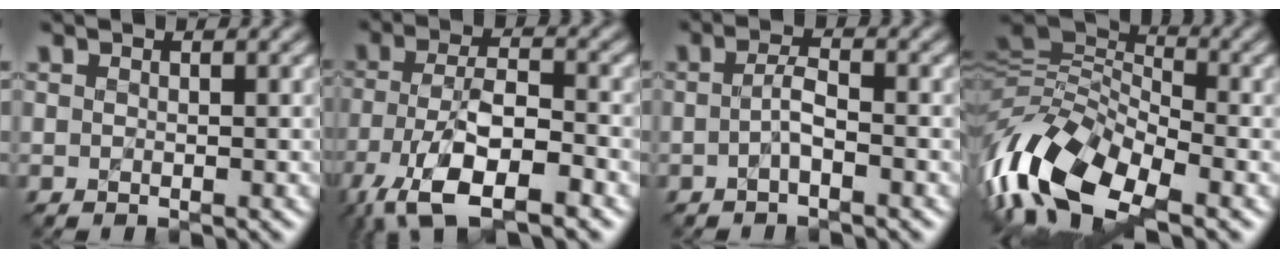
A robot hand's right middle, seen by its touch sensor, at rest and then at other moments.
{"total": 9.5, "force": [-5.4, 3.6, 6.9], "torque": [-0.137, -0.006, -0.100]}
{"total": 1.4, "force": [-0.5, 0.2, 1.3], "torque": [-0.028, 0.005, -0.014]}
{"total": 10.8, "force": [-5.7, 5.2, 7.6], "torque": [-0.145, 0.003, -0.123]}